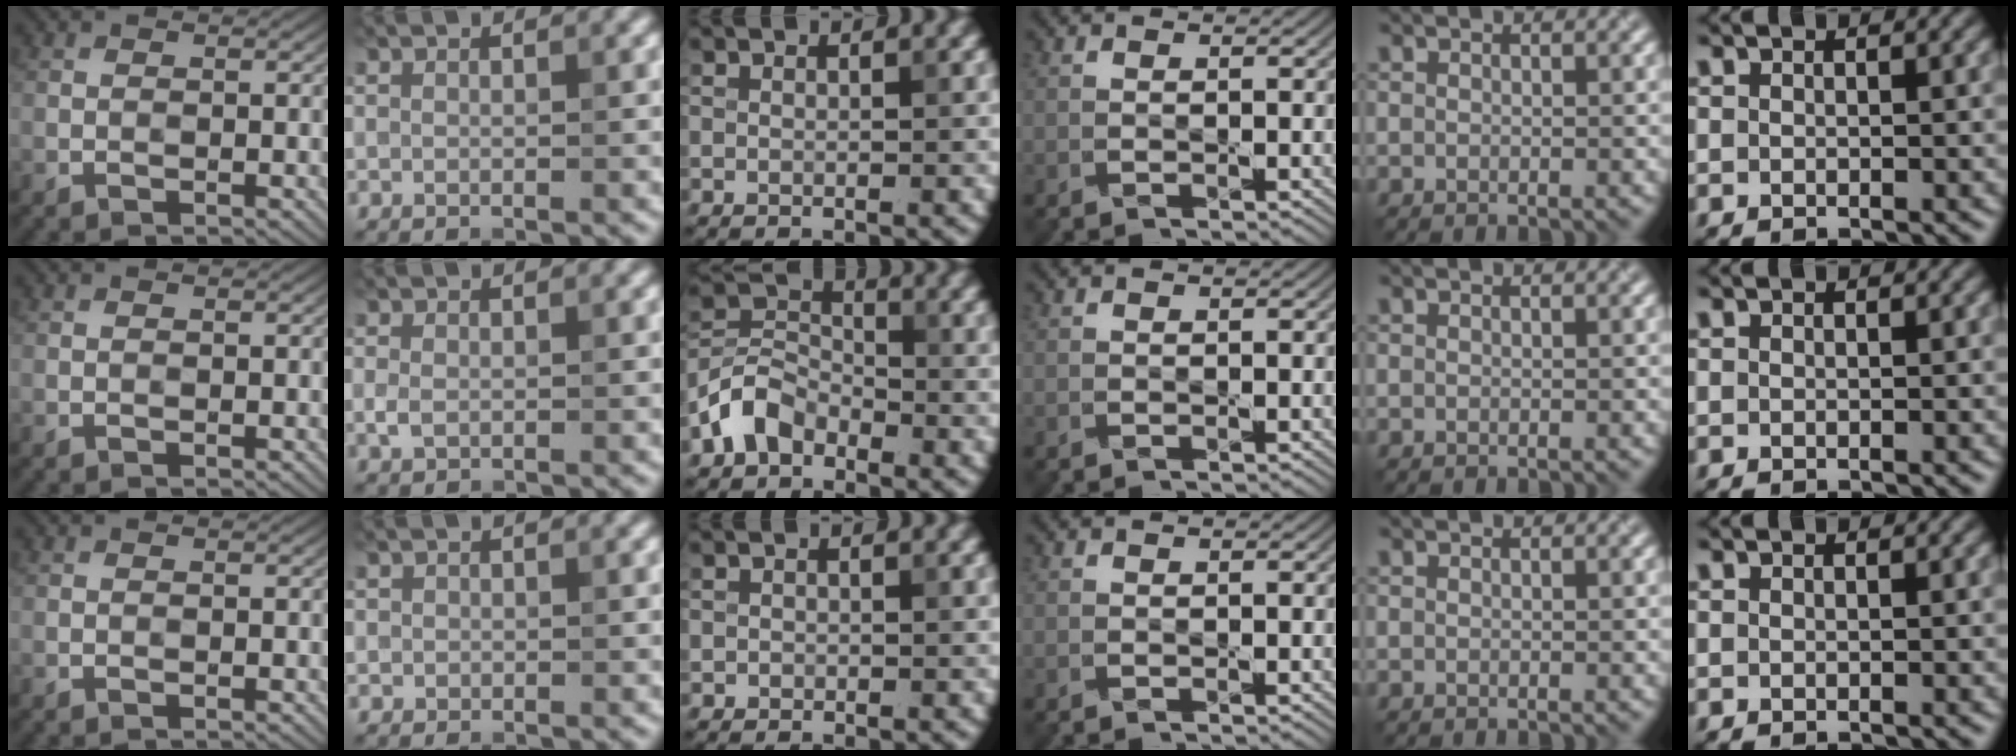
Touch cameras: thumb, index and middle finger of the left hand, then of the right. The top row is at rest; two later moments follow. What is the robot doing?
{"motion": "press", "object": "stapler"}